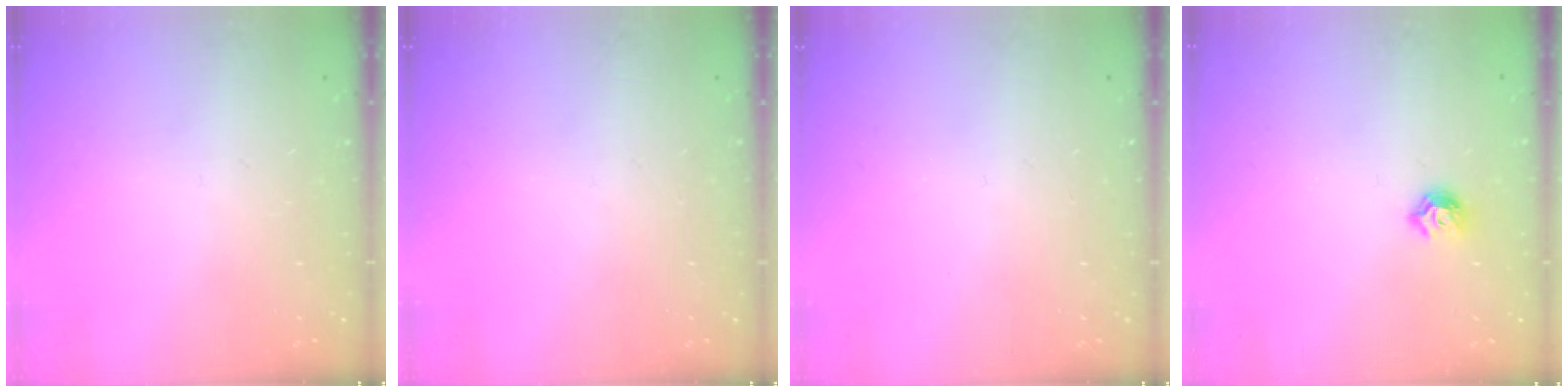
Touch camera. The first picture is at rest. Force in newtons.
{"total": 0.0}
{"total": 0.0}
{"total": 6.3, "press": 6.2, "slide": 0.9}